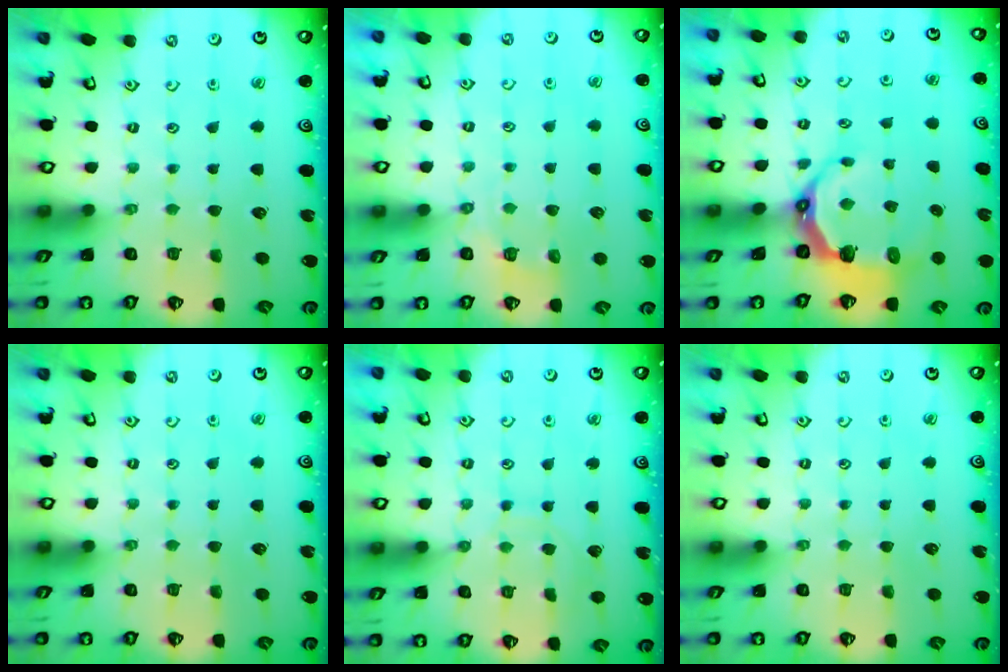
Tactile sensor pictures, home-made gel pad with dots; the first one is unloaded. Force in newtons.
{"total": 3.1, "press": 2.4, "slide": 2.0}
{"total": 7.9, "press": 6.3, "slide": 4.8}
{"total": 0.0}
{"total": 6.3, "press": 6.3, "slide": 0.3}
{"total": 0.0}